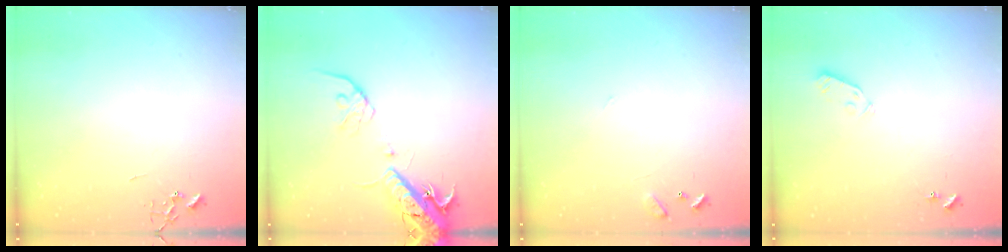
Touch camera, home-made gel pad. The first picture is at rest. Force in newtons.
{"total": 16.5, "press": 16.2, "slide": 3.6}
{"total": 8.4, "press": 8.4, "slide": 0.5}
{"total": 3.9, "press": 3.8, "slide": 0.9}